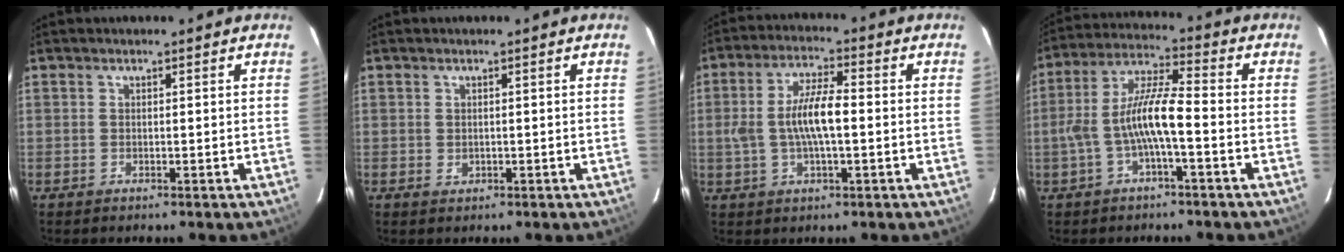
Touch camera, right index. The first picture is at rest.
{"total": 0.9, "force": [0.1, 0.8, 0.4], "torque": [-0.006, 0.001, 0.003]}
{"total": 9.0, "force": [-0.4, 2.7, 8.5], "torque": [-0.166, 0.005, -0.005]}
{"total": 9.8, "force": [-2.6, 1.6, 9.3], "torque": [-0.196, 0.011, -0.047]}